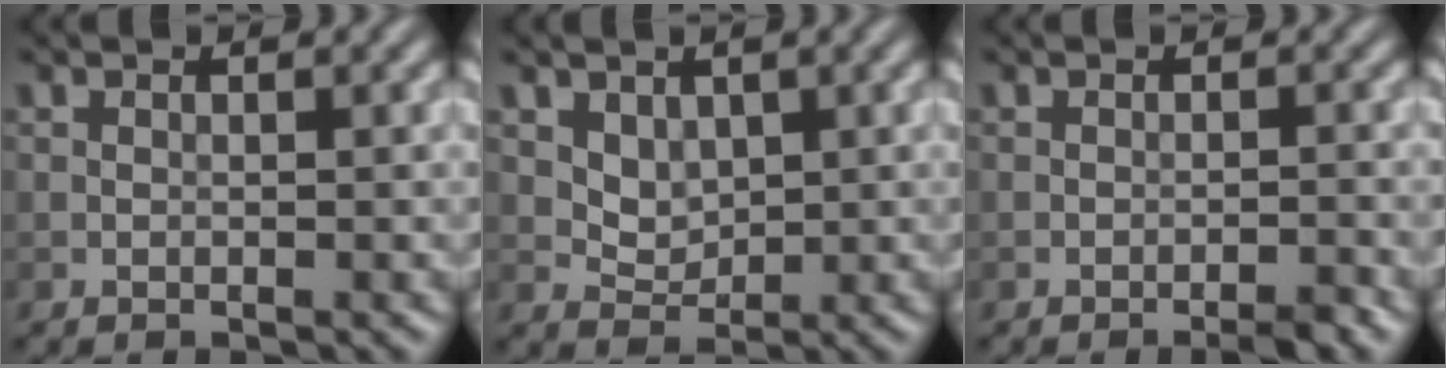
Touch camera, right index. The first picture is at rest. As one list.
[{"total": 2.3, "force": [1.0, 1.7, 1.1], "torque": [-0.023, -0.016, 0.036]}, {"total": 1.8, "force": [-1.4, 0.2, 1.2], "torque": [-0.014, 0.003, -0.024]}]